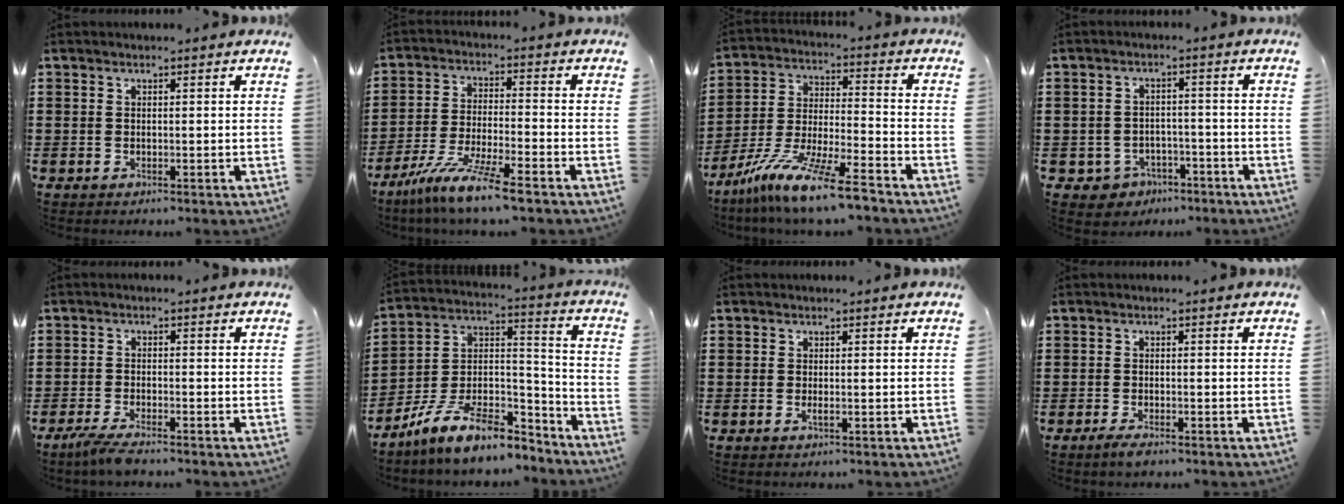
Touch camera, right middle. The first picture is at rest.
{"total": 9.0, "force": [-7.3, -0.3, 5.2], "torque": [-0.104, -0.010, -0.142]}
{"total": 11.9, "force": [-9.7, -0.1, 6.8], "torque": [-0.141, 0.006, -0.192]}
{"total": 3.1, "force": [-2.5, 1.7, 0.2], "torque": [-0.013, 0.005, -0.055]}
{"total": 2.9, "force": [-2.4, 0.0, 1.6], "torque": [-0.044, -0.009, -0.048]}
{"total": 11.2, "force": [-9.1, 2.7, 6.0], "torque": [-0.119, 0.021, -0.180]}
{"total": 0.6, "force": [-0.1, 0.1, 0.6], "torque": [-0.013, -0.004, -0.002]}
{"total": 1.6, "force": [-1.0, 0.3, 1.2], "torque": [-0.030, -0.007, -0.020]}